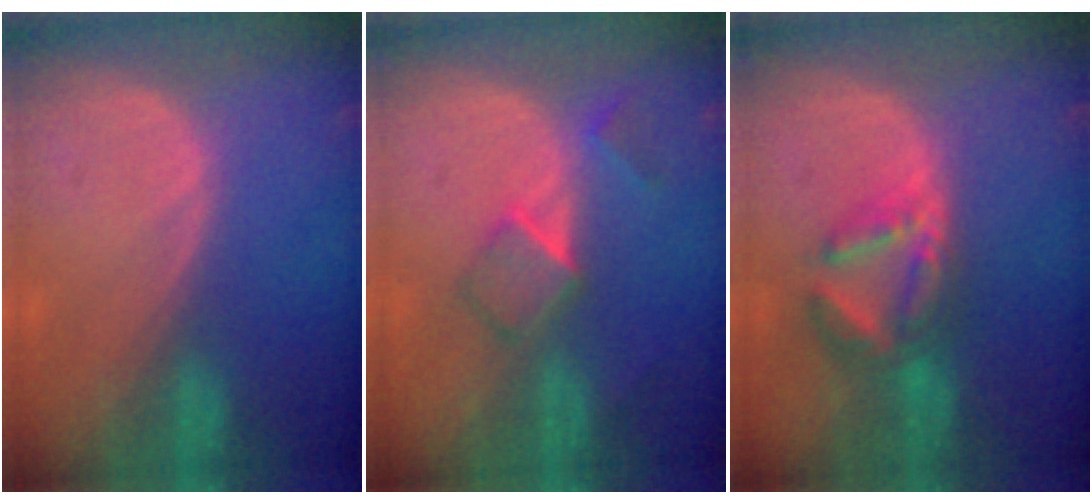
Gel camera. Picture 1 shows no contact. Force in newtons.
{"total": 5.1, "press": 4.5, "slide": 2.5}
{"total": 7.0, "press": 6.2, "slide": 3.4}